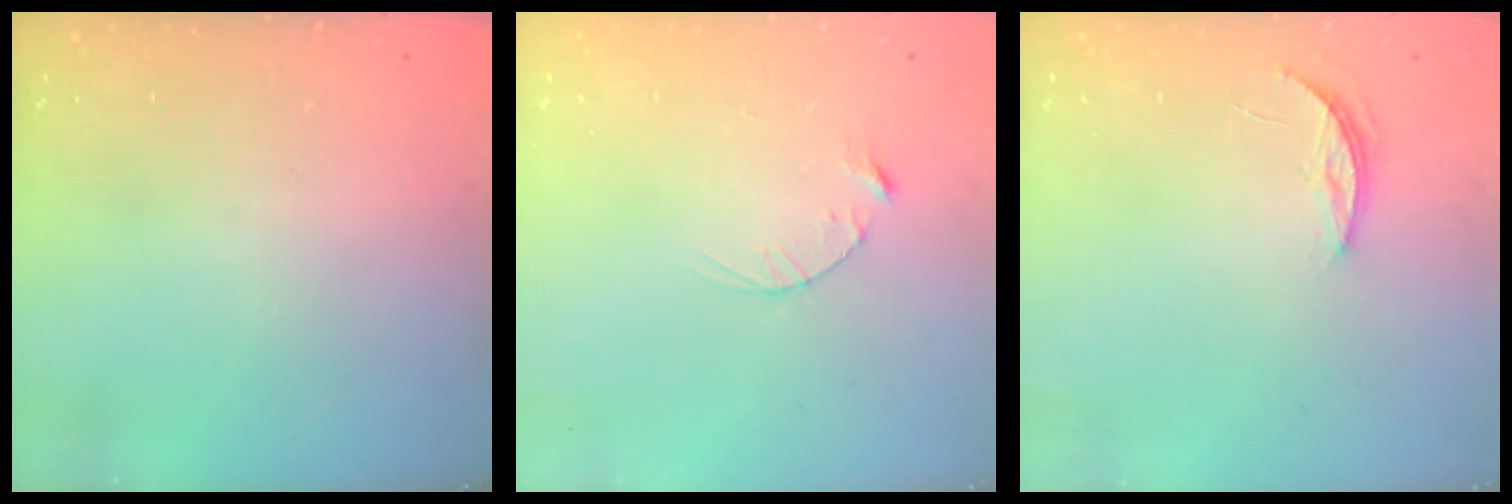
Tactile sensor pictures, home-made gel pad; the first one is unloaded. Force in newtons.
{"total": 2.5, "press": 2.5, "slide": 0.4}
{"total": 3.9, "press": 3.9, "slide": 0.4}